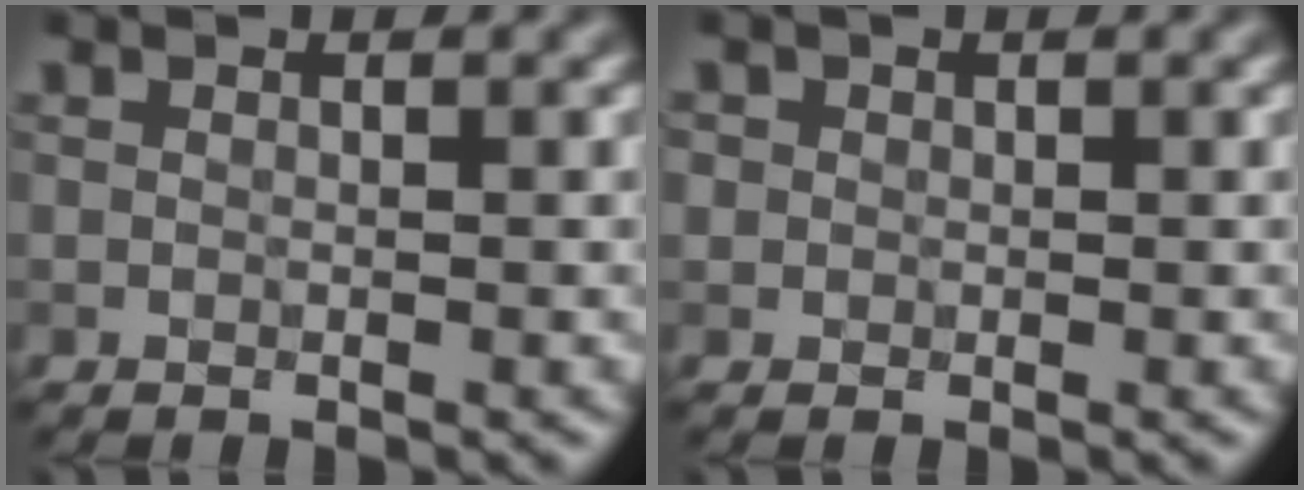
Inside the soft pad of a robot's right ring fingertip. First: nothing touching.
{"total": 1.1, "force": [0.3, 1.1, 0.2], "torque": [-0.001, 0.003, -0.005]}